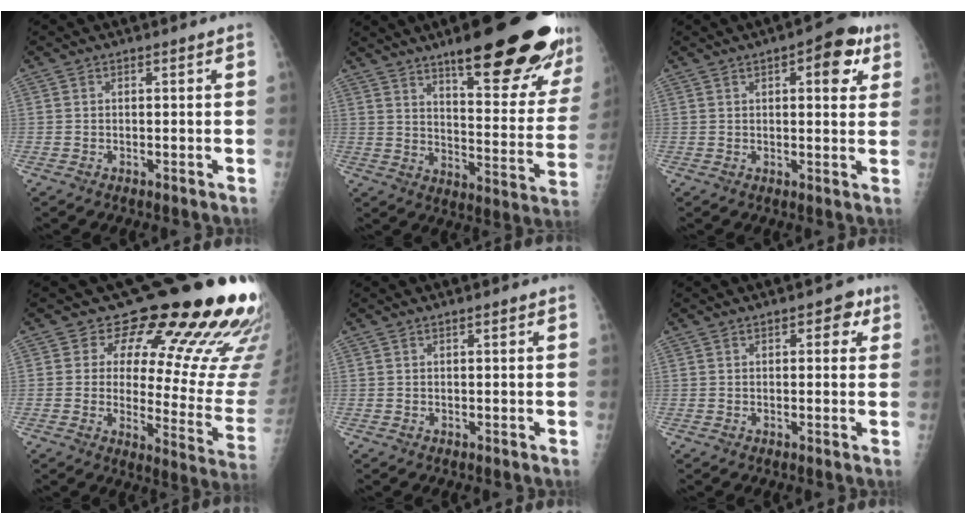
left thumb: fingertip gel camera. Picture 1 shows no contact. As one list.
[{"total": 27.3, "force": [18.1, 6.1, 19.5], "torque": [-0.224, -0.085, 0.253]}, {"total": 8.5, "force": [3.8, 3.5, 6.8], "torque": [-0.059, -0.007, 0.040]}, {"total": 22.0, "force": [16.8, 7.9, 11.8], "torque": [-0.101, -0.123, 0.197]}, {"total": 0.8, "force": [0.4, 0.2, 0.6], "torque": [-0.009, 0.001, 0.006]}, {"total": 3.8, "force": [1.7, 2.1, 2.6], "torque": [-0.009, 0.000, 0.013]}]